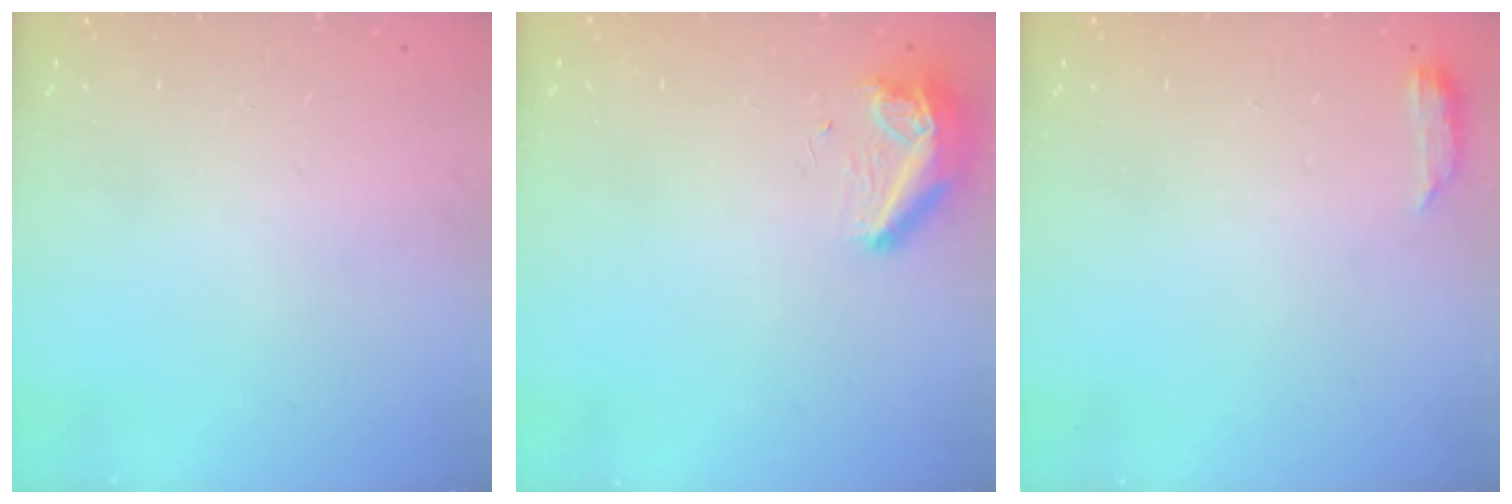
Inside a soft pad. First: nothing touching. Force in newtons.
{"total": 8.5, "press": 8.2, "slide": 2.1}
{"total": 3.4, "press": 3.3, "slide": 0.5}